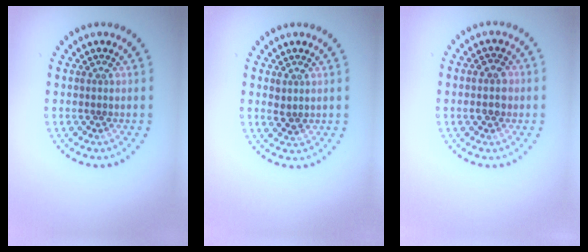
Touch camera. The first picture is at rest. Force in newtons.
{"total": 1.1, "press": 1.0, "slide": 0.4}
{"total": 2.7, "press": 2.7, "slide": 0.0}